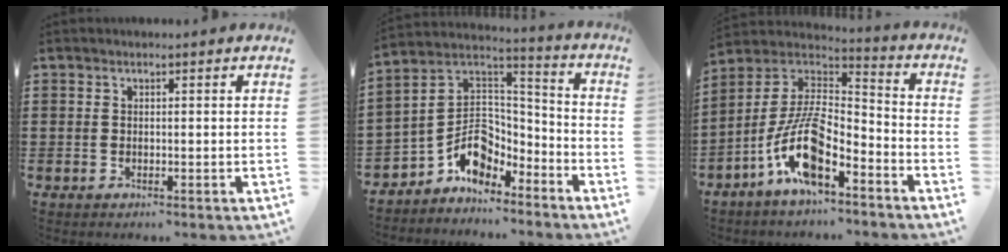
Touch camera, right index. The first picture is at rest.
{"total": 8.4, "force": [-4.0, 6.2, 4.1], "torque": [-0.105, -0.002, -0.080]}
{"total": 12.3, "force": [-6.7, 4.3, 9.4], "torque": [-0.221, -0.007, -0.138]}